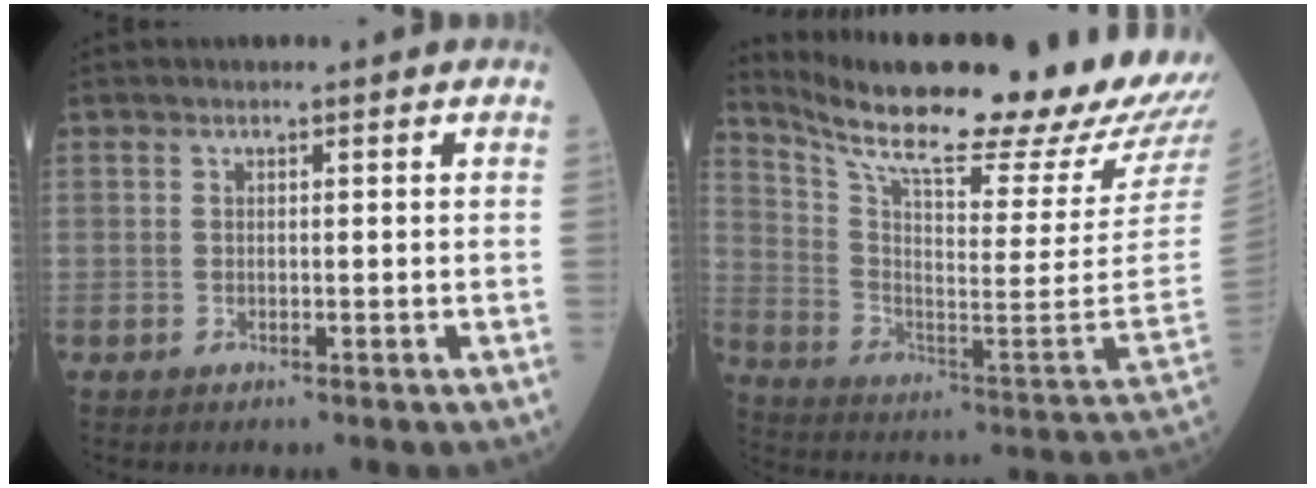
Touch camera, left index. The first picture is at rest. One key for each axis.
{"total": 31.3, "fx": 27.1, "fy": 2.1, "fz": 15.5, "tx": -0.267, "ty": -0.096, "tz": 0.377}